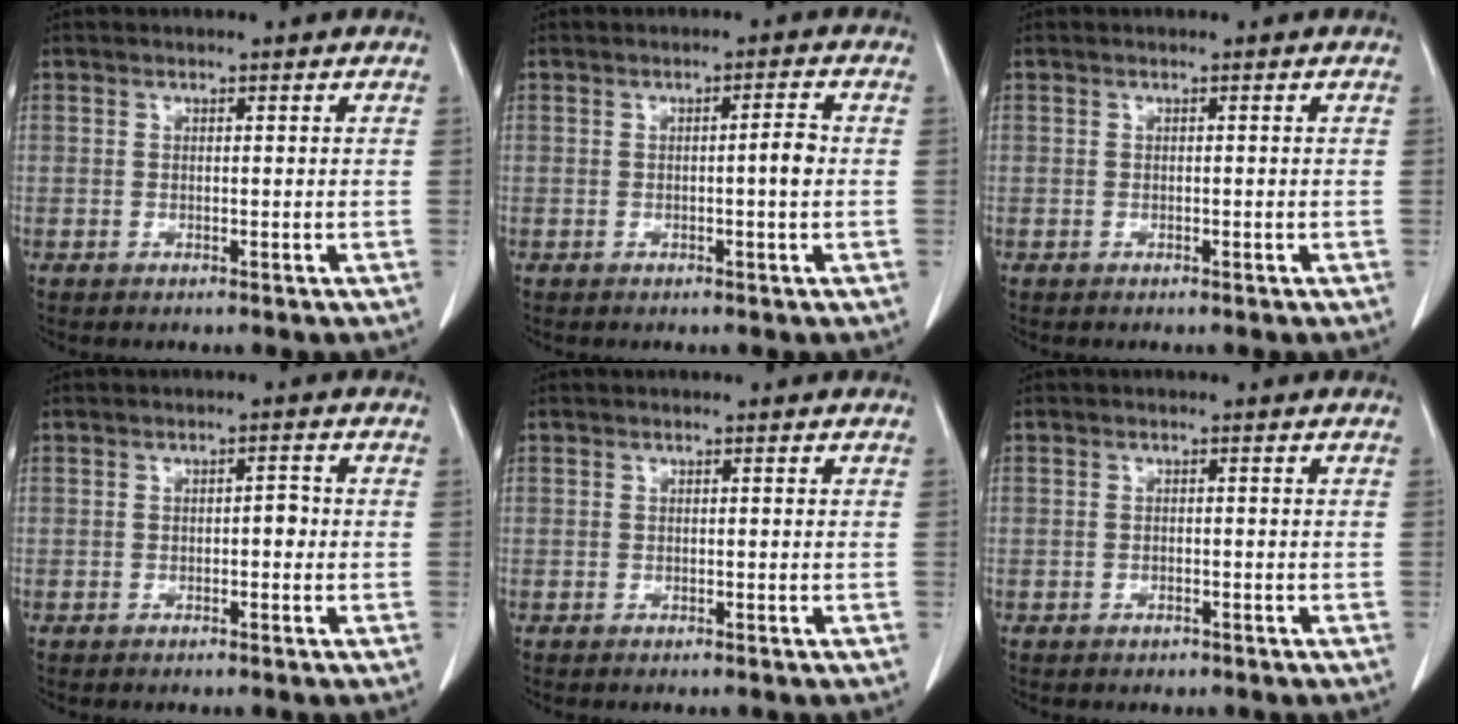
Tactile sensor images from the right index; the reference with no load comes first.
{"total": 2.4, "force": [-0.2, 0.1, 2.4], "torque": [-0.037, 0.001, -0.003]}
{"total": 0.0}
{"total": 1.7, "force": [-0.3, 0.7, 1.5], "torque": [-0.016, 0.005, -0.006]}
{"total": 0.0}
{"total": 0.9, "force": [-0.6, 0.6, 0.3], "torque": [-0.009, 0.001, -0.006]}